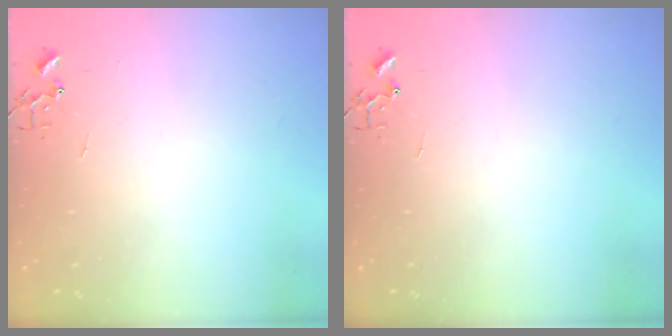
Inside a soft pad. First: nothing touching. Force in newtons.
{"total": 0.0}